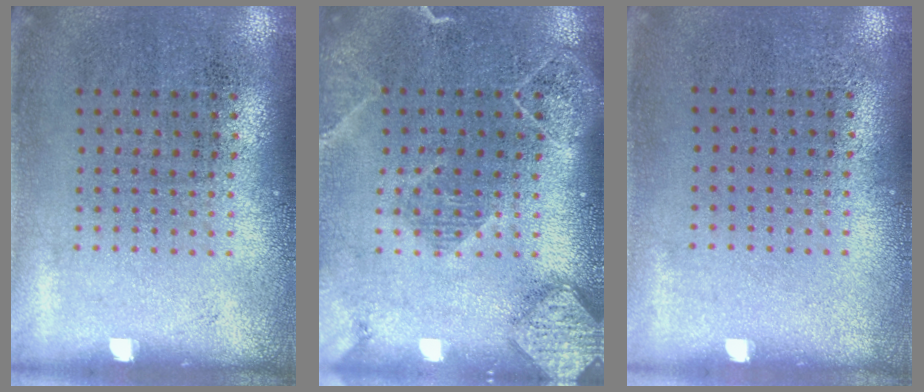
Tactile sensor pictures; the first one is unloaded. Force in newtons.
{"total": 2.2, "press": 2.0, "slide": 1.1}
{"total": 0.0}